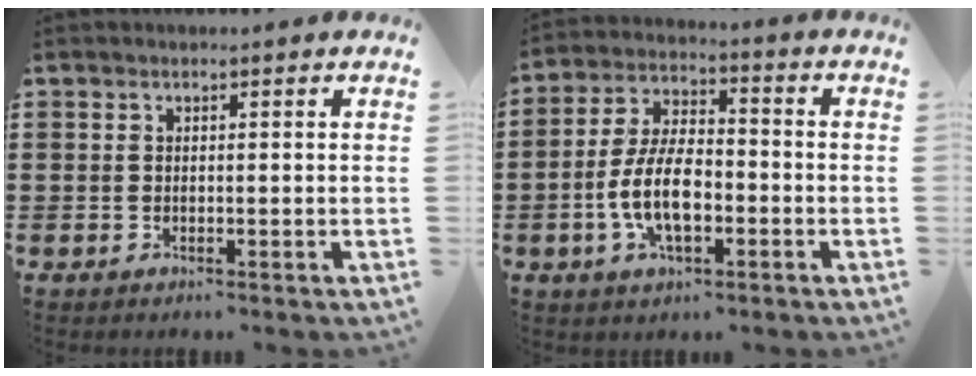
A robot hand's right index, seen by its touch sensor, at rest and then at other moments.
{"total": 9.3, "force": [-2.5, 4.2, 7.9], "torque": [-0.179, -0.001, -0.052]}